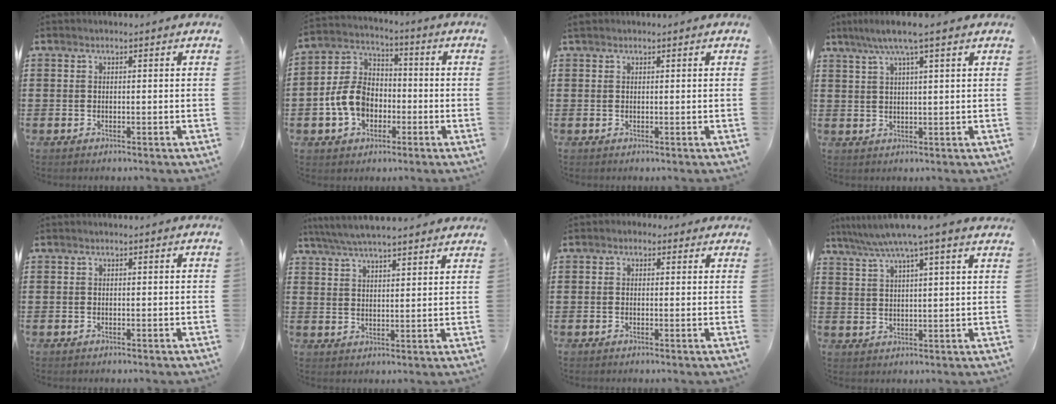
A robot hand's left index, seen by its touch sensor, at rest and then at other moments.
{"total": 8.8, "force": [-2.3, 6.8, 5.2], "torque": [-0.139, 0.016, -0.049]}
{"total": 0.8, "force": [0.5, 0.4, 0.4], "torque": [-0.009, 0.004, 0.010]}
{"total": 5.0, "force": [3.2, 0.0, 3.8], "torque": [-0.082, 0.000, 0.054]}
{"total": 0.0}
{"total": 5.2, "force": [4.8, 0.2, 1.9], "torque": [-0.051, -0.018, 0.086]}
{"total": 1.2, "force": [0.4, 1.0, 0.4], "torque": [-0.011, 0.008, 0.007]}
{"total": 6.5, "force": [5.2, -0.5, 3.9], "torque": [-0.091, -0.021, 0.087]}